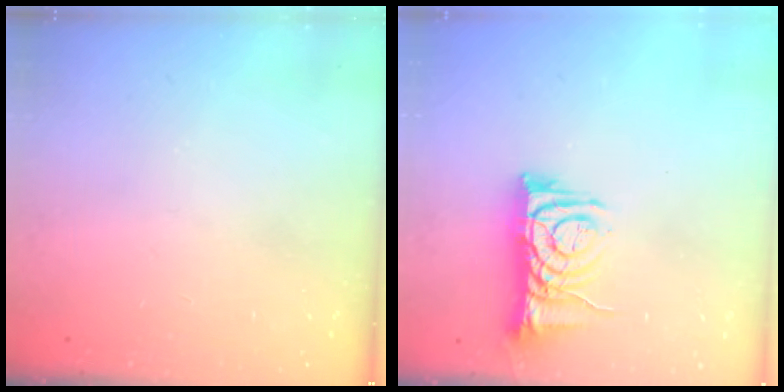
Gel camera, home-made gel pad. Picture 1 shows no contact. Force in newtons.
{"total": 7.9, "press": 7.9, "slide": 1.0}